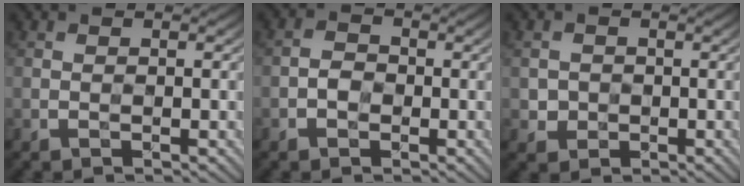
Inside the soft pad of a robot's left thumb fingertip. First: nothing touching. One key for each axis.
{"total": 1.8, "fx": -0.6, "fy": 1.4, "fz": 0.9, "tx": -0.019, "ty": 0.002, "tz": -0.020}
{"total": 1.8, "fx": -0.1, "fy": 1.7, "fz": 0.3, "tx": -0.004, "ty": -0.007, "tz": -0.006}